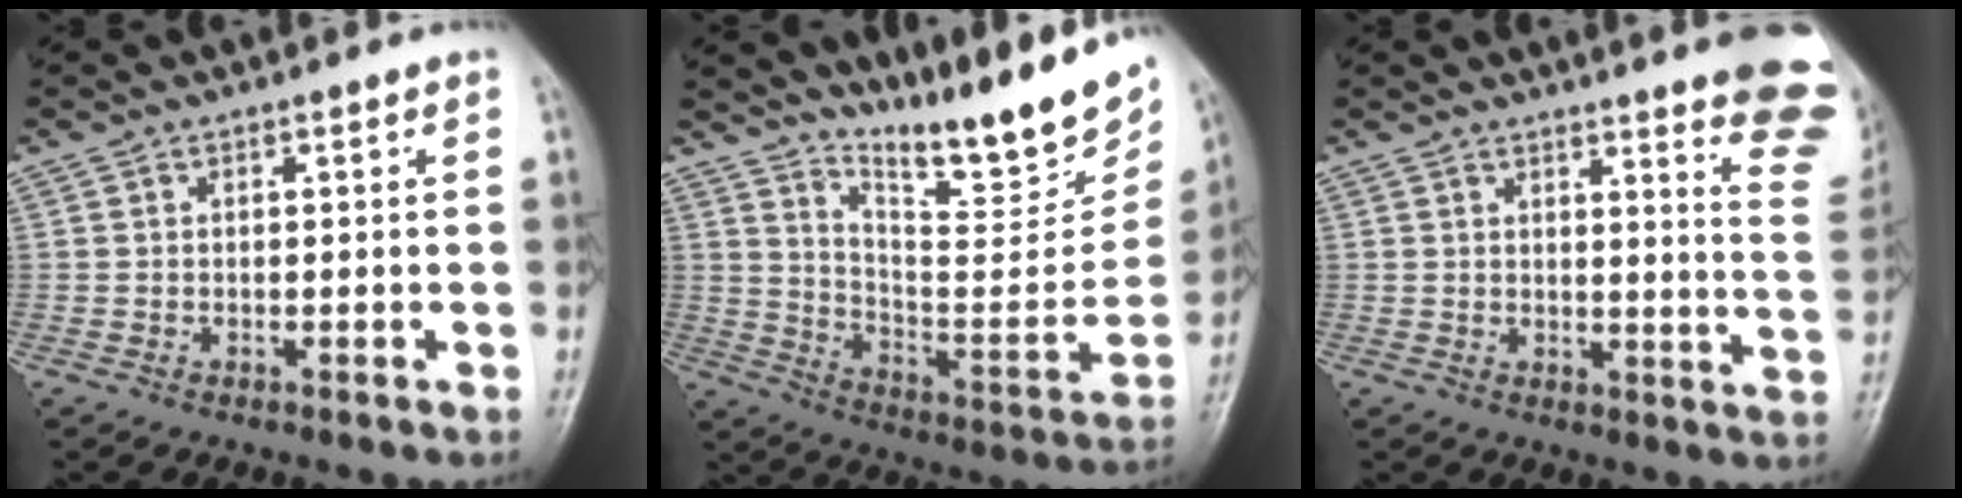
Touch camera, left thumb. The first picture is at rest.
{"total": 22.4, "force": [16.4, 4.9, 14.4], "torque": [-0.185, -0.097, 0.262]}
{"total": 15.9, "force": [12.0, 2.1, 10.3], "torque": [-0.097, -0.095, 0.123]}